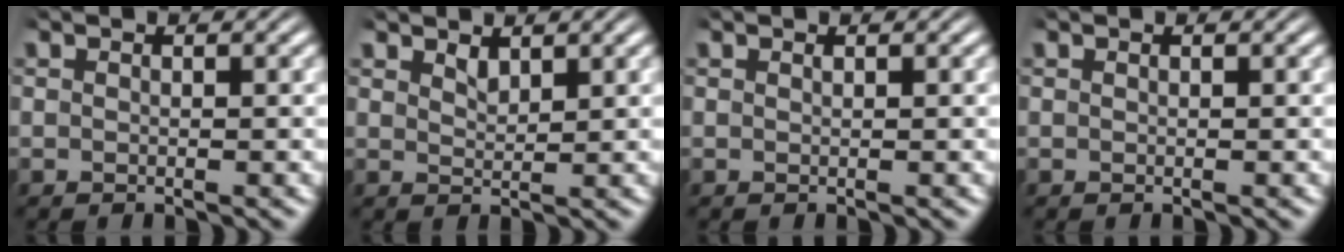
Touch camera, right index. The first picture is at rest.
{"total": 1.3, "force": [1.2, -0.2, 0.4], "torque": [-0.004, -0.011, 0.030]}
{"total": 0.0}
{"total": 0.0}